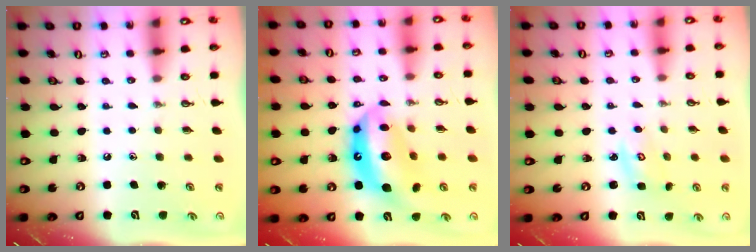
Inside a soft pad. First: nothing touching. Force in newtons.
{"total": 15.9, "press": 15.8, "slide": 1.4}
{"total": 2.8, "press": 2.8, "slide": 0.3}